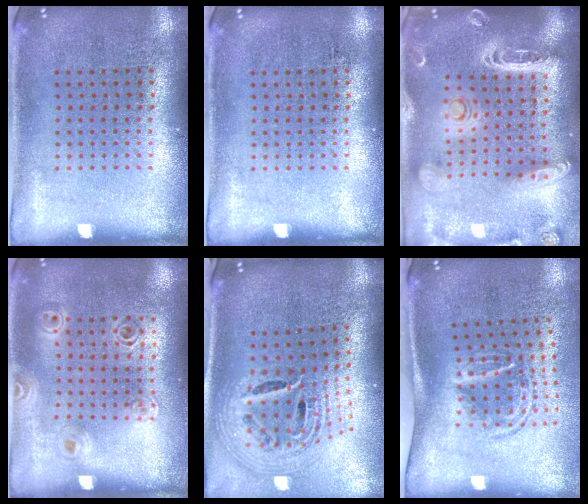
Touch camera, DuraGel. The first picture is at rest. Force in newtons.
{"total": 0.0}
{"total": 2.9, "press": 2.5, "slide": 1.6}
{"total": 1.0, "press": 1.0, "slide": 0.0}
{"total": 2.6, "press": 1.9, "slide": 1.9}
{"total": 1.8, "press": 1.2, "slide": 1.3}